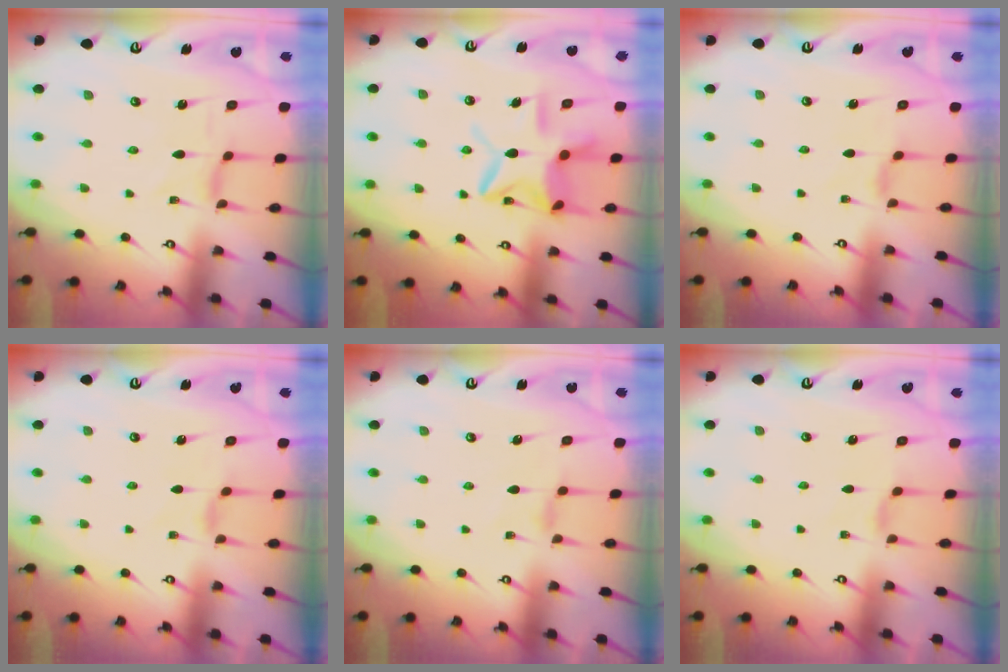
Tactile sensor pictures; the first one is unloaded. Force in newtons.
{"total": 12.5, "press": 12.5, "slide": 1.1}
{"total": 1.1, "press": 1.1, "slide": 0.4}
{"total": 1.0, "press": 0.9, "slide": 0.4}
{"total": 1.4, "press": 1.3, "slide": 0.4}
{"total": 1.9, "press": 1.8, "slide": 0.5}